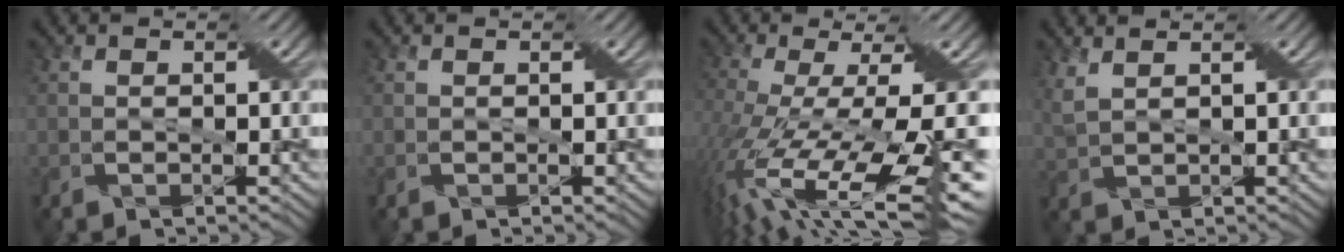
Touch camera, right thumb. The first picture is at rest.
{"total": 0.0}
{"total": 15.9, "force": [-4.2, 4.1, 14.8], "torque": [-0.313, -0.012, -0.059]}
{"total": 2.9, "force": [2.3, 0.6, 1.6], "torque": [-0.057, 0.010, 0.043]}